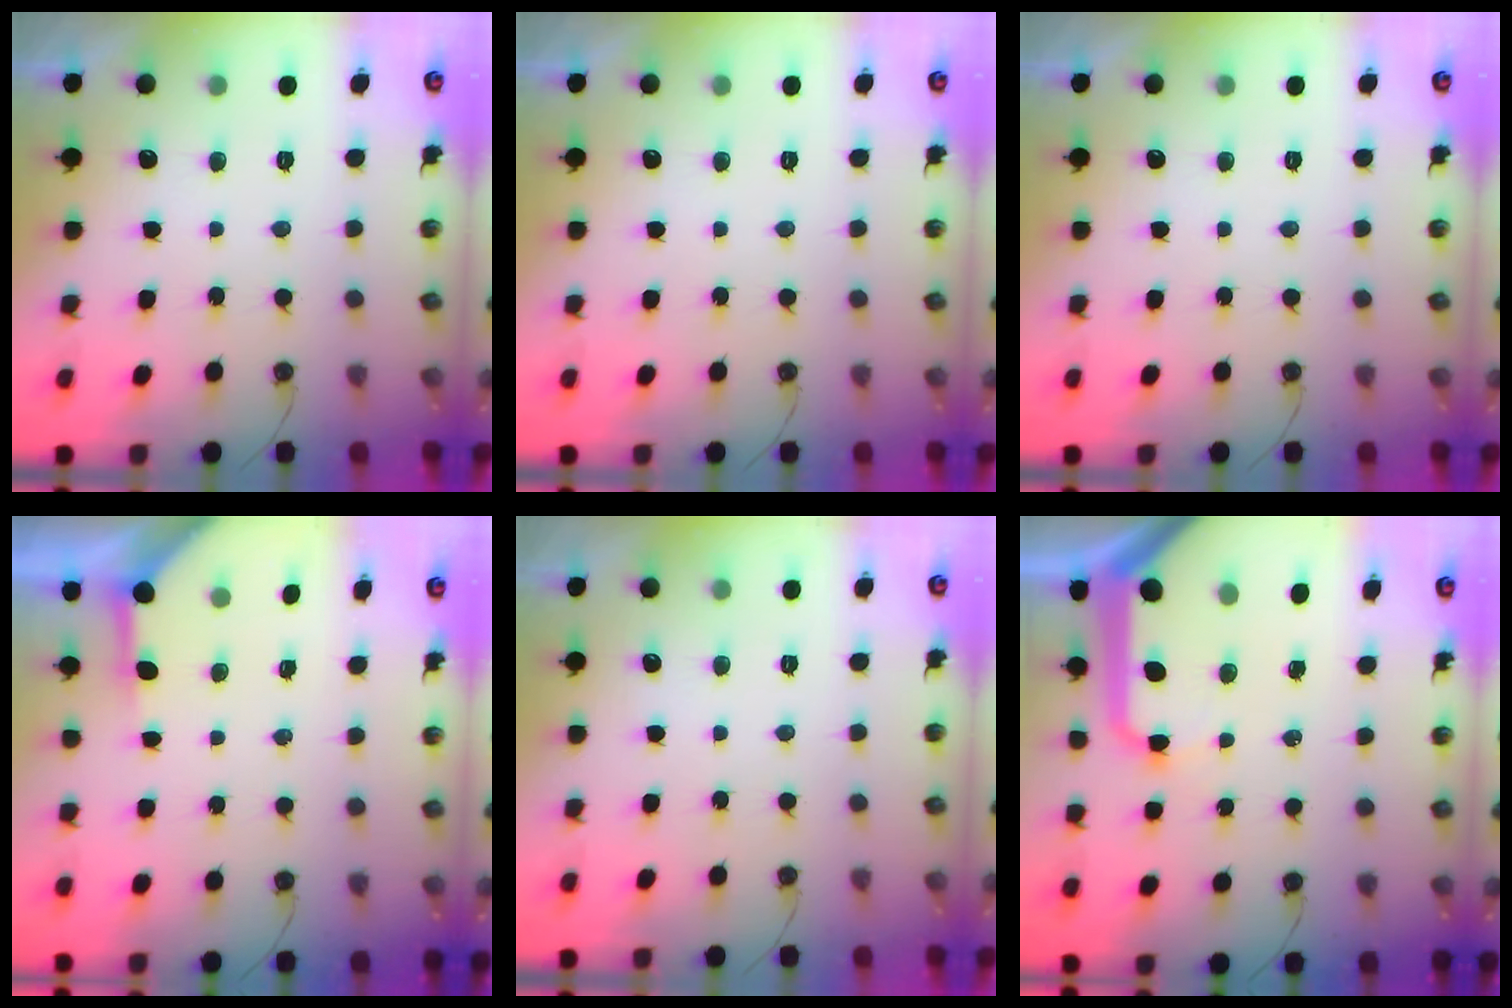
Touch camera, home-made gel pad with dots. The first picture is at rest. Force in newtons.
{"total": 0.0}
{"total": 0.0}
{"total": 3.9, "press": 3.8, "slide": 0.5}
{"total": 0.0}
{"total": 18.6, "press": 18.5, "slide": 2.1}